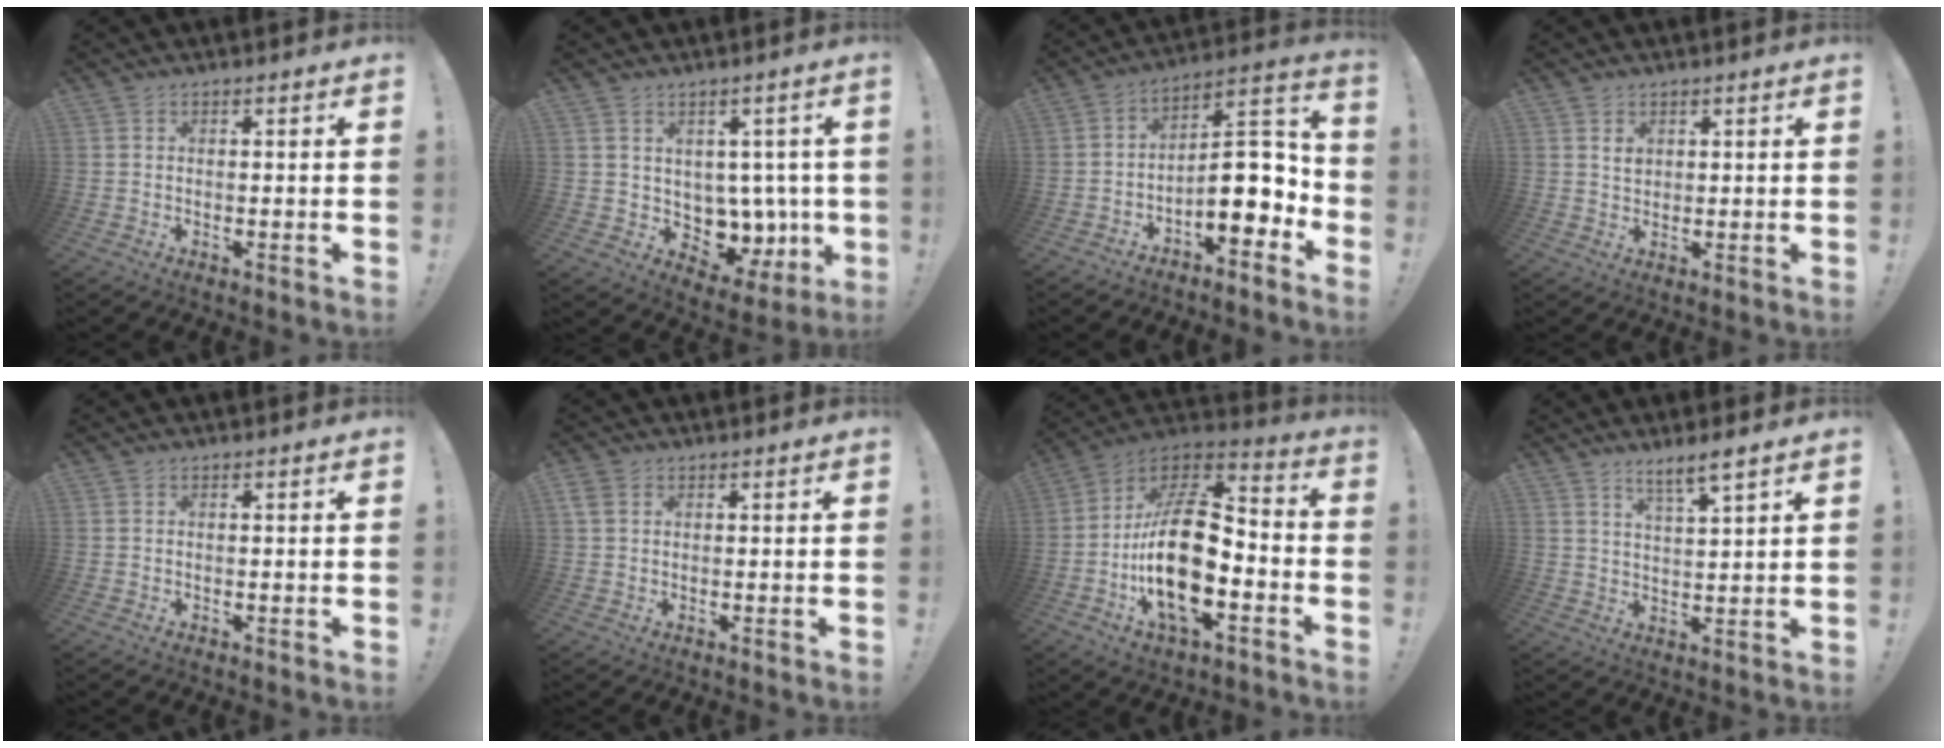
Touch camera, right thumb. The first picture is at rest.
{"total": 8.2, "force": [1.9, 6.9, 3.9], "torque": [-0.048, -0.032, 0.054]}
{"total": 13.9, "force": [-3.6, 6.4, 11.8], "torque": [-0.164, 0.024, -0.053]}
{"total": 2.2, "force": [1.1, 1.7, 0.9], "torque": [-0.012, -0.002, 0.021]}
{"total": 0.0}
{"total": 3.1, "force": [1.2, 2.3, 1.6], "torque": [-0.023, 0.001, 0.023]}
{"total": 23.2, "force": [-4.7, 11.4, 19.7], "torque": [-0.371, 0.025, -0.073]}
{"total": 6.1, "force": [4.8, 0.3, 3.7], "torque": [-0.064, -0.026, 0.081]}